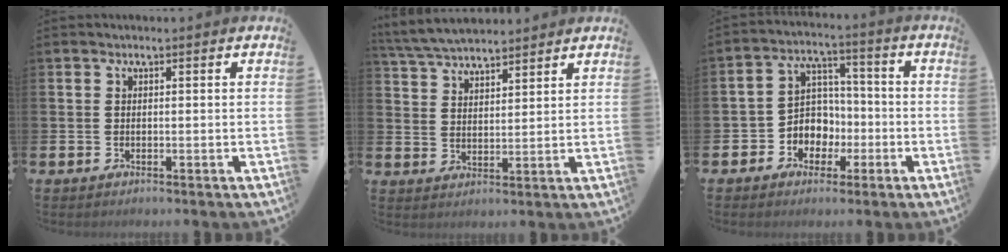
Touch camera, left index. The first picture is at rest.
{"total": 5.3, "force": [5.2, 0.8, 0.8], "torque": [-0.036, -0.024, 0.095]}
{"total": 5.5, "force": [-1.5, 5.1, 1.3], "torque": [-0.046, 0.006, -0.033]}